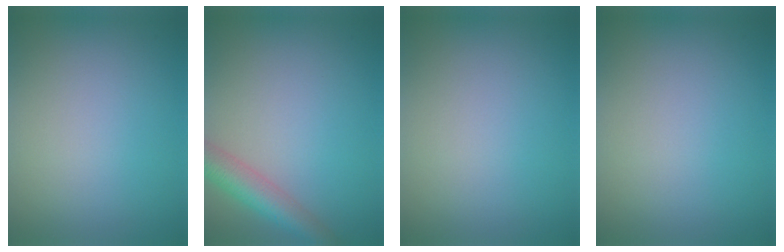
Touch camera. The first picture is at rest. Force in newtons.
{"total": 4.0, "press": 4.0, "slide": 0.2}
{"total": 0.0}
{"total": 0.0}